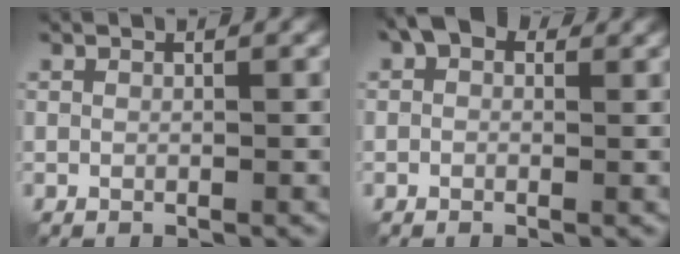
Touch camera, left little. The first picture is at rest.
{"total": 4.0, "force": [1.9, 2.6, 2.4], "torque": [-0.044, 0.012, 0.017]}